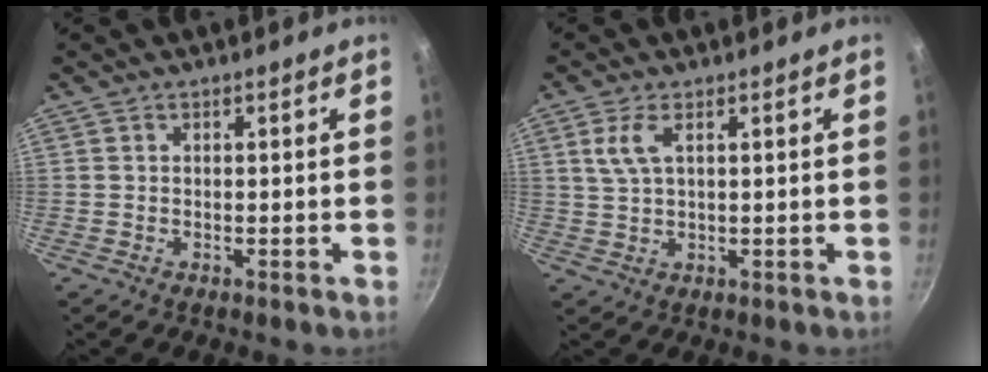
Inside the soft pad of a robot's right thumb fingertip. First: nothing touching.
{"total": 4.4, "force": [1.7, 1.8, 3.6], "torque": [-0.078, 0.000, 0.036]}